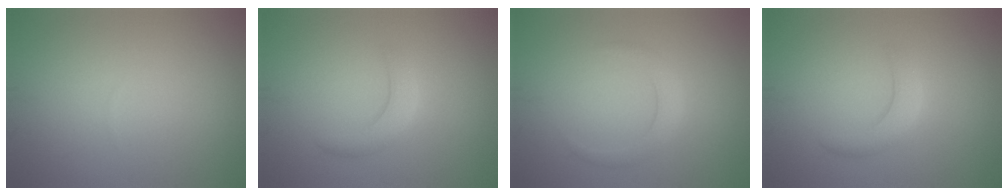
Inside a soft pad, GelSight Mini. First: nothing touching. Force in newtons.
{"total": 2.3, "press": 2.2, "slide": 0.2}
{"total": 1.9, "press": 1.9, "slide": 0.1}
{"total": 2.3, "press": 2.2, "slide": 0.2}